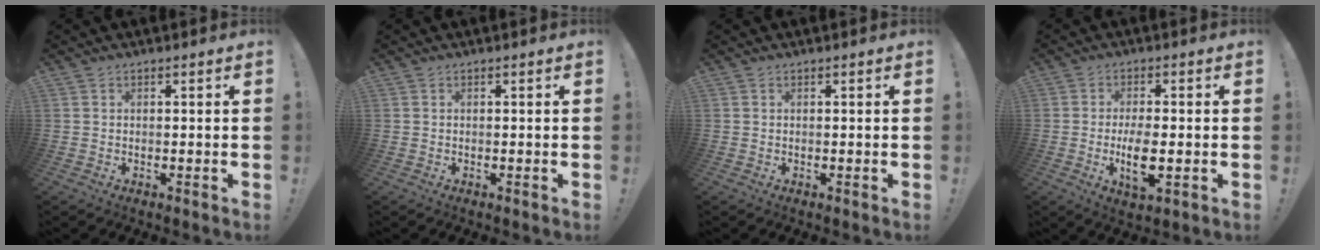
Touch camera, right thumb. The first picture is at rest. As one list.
[{"total": 0.0}, {"total": 0.0}, {"total": 8.2, "force": [-1.6, 3.0, 7.5], "torque": [-0.131, -0.012, -0.028]}]